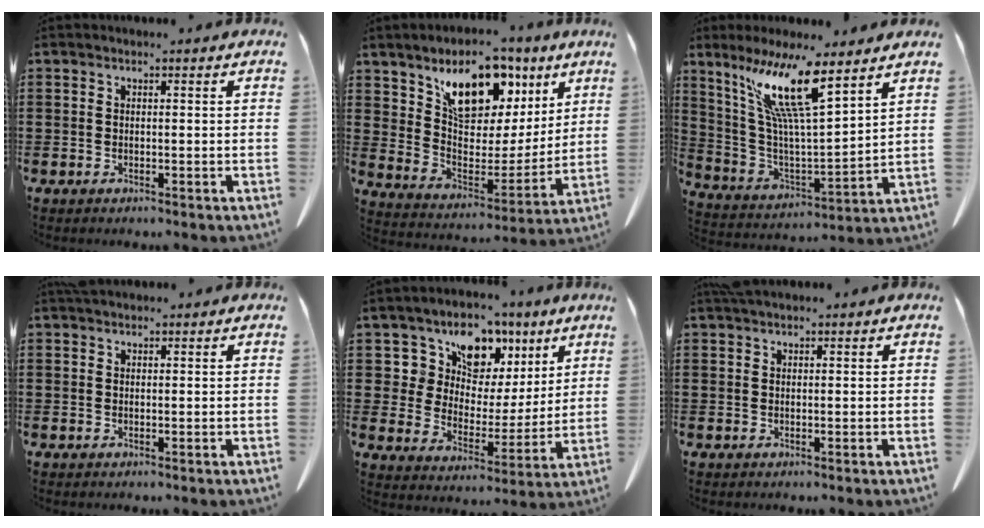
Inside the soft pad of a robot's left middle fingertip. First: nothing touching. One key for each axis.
{"total": 11.0, "fx": 7.2, "fy": 6.0, "fz": 5.7, "tx": -0.116, "ty": -0.034, "tz": 0.128}
{"total": 12.7, "fx": 8.3, "fy": 1.3, "fz": 9.5, "tx": -0.214, "ty": -0.040, "tz": 0.138}
{"total": 0.9, "fx": 0.8, "fy": 0.3, "fz": 0.1, "tx": -0.006, "ty": 0.002, "tz": 0.016}
{"total": 8.5, "fx": 6.1, "fy": 5.7, "fz": 1.7, "tx": -0.079, "ty": -0.036, "tz": 0.110}
{"total": 1.2, "fx": 1.1, "fy": 0.3, "fz": 0.5, "tx": -0.013, "ty": 0.001, "tz": 0.021}